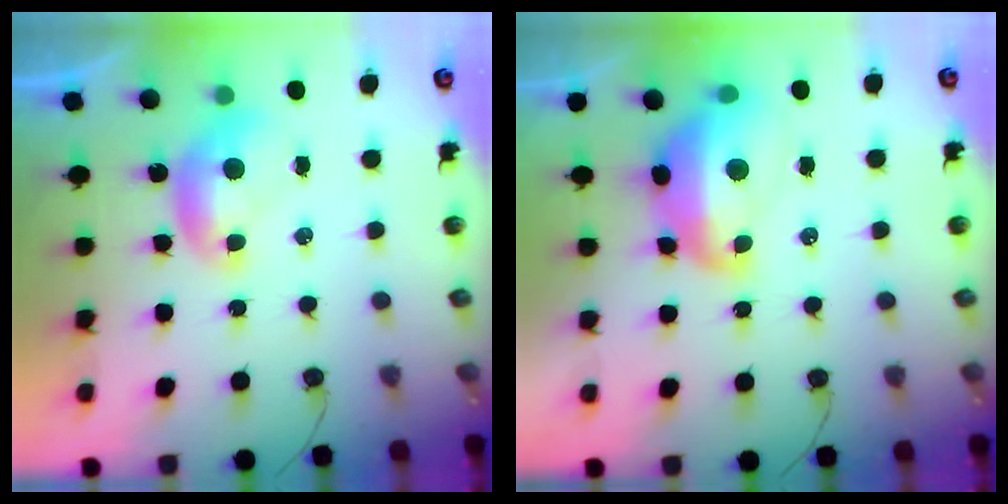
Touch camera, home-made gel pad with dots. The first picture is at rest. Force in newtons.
{"total": 9.8, "press": 9.7, "slide": 1.3}